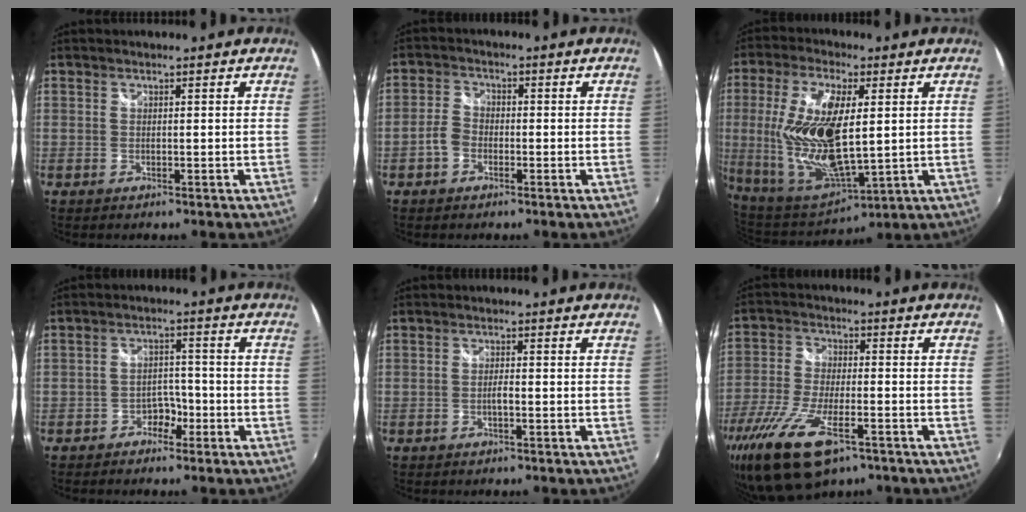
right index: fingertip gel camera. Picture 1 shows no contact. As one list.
[{"total": 3.7, "force": [-1.7, 2.6, 2.0], "torque": [-0.041, 0.012, -0.033]}, {"total": 20.1, "force": [1.6, 7.8, 18.4], "torque": [-0.371, -0.014, 0.044]}, {"total": 4.1, "force": [-2.7, 2.8, 1.2], "torque": [-0.024, 0.009, -0.042]}, {"total": 1.3, "force": [-0.7, 0.2, 1.2], "torque": [-0.024, 0.001, -0.012]}, {"total": 16.2, "force": [-9.8, 6.1, 11.3], "torque": [-0.245, -0.048, -0.181]}]